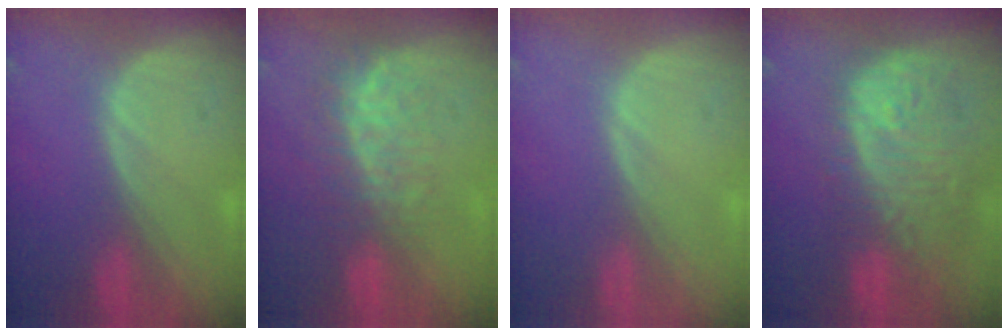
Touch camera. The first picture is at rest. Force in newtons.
{"total": 8.0, "press": 7.4, "slide": 3.1}
{"total": 0.0}
{"total": 12.3, "press": 10.8, "slide": 5.9}